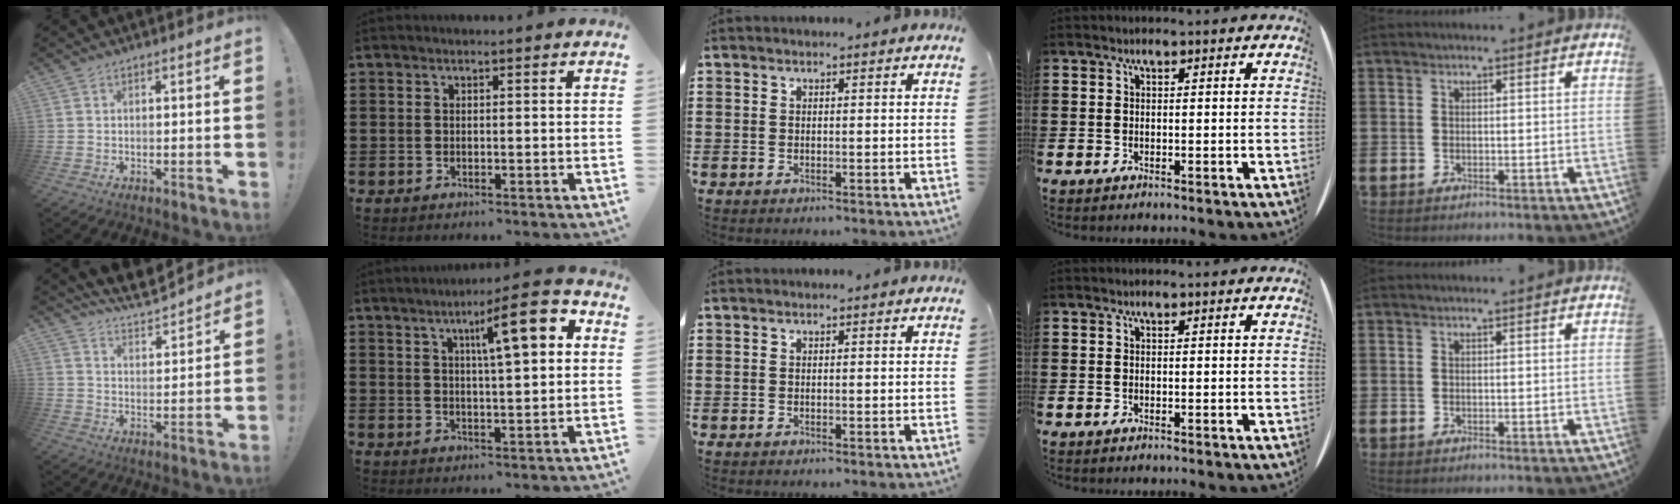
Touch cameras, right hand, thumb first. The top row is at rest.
{"thumb": {"total": 8.1, "force": [7.6, 1.4, 2.7], "torque": [-0.060, -0.066, 0.136]}, "index": {"total": 9.8, "force": [3.4, 2.0, 9.0], "torque": [-0.150, -0.002, 0.048]}}